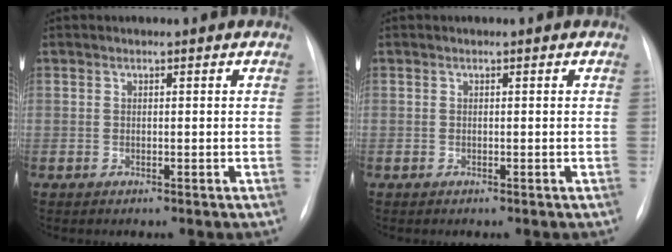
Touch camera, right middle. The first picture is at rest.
{"total": 0.0}